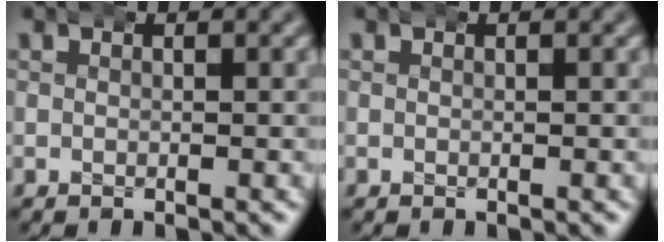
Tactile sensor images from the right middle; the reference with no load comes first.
{"total": 0.0}